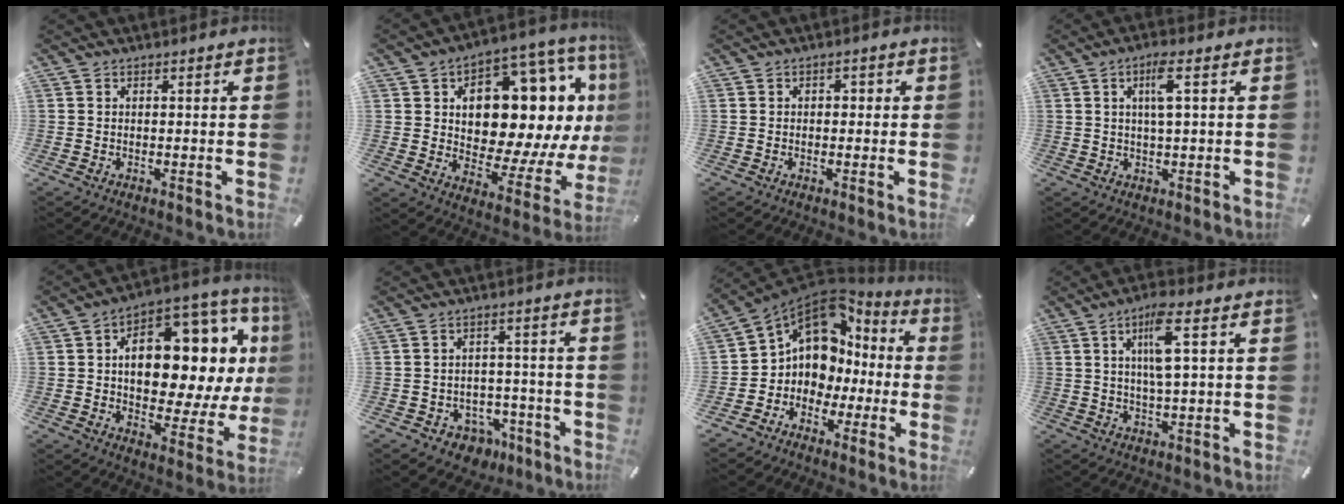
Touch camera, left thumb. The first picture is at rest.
{"total": 20.5, "force": [6.7, 12.5, 14.9], "torque": [-0.215, -0.049, 0.113]}
{"total": 1.4, "force": [-0.6, 1.1, 0.6], "torque": [-0.012, 0.008, -0.015]}
{"total": 5.7, "force": [1.6, 1.2, 5.4], "torque": [-0.100, 0.000, 0.023]}
{"total": 19.1, "force": [4.0, 11.1, 15.0], "torque": [-0.205, -0.046, 0.064]}
{"total": 6.0, "force": [-2.2, 5.4, 1.1], "torque": [-0.017, 0.016, -0.033]}
{"total": 11.1, "force": [2.7, 9.9, 4.2], "torque": [-0.103, -0.027, 0.053]}
{"total": 8.7, "force": [2.7, 1.8, 8.1], "torque": [-0.154, 0.002, 0.041]}